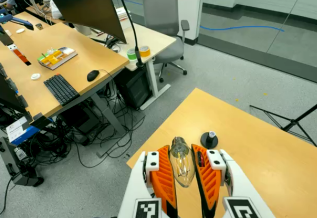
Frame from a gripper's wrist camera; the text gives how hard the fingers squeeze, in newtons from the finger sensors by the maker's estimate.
{"total": 22.4, "left": 24.8, "right": 19.9}